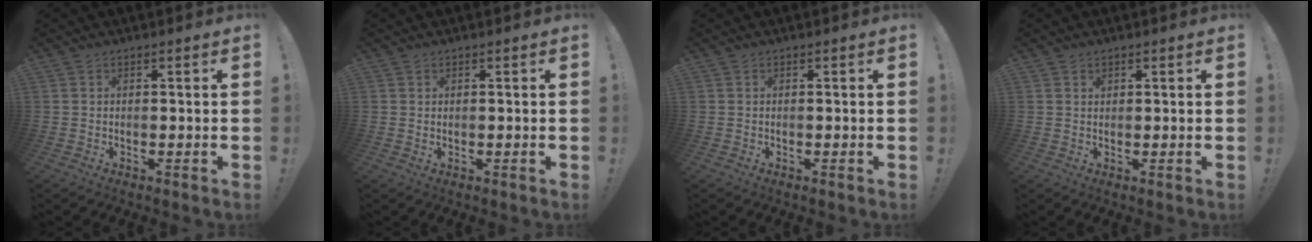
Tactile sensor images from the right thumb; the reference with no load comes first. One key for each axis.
{"total": 0.6, "fx": 0.6, "fy": 0.2, "fz": 0.0, "tx": 0.005, "ty": -0.003, "tz": 0.010}
{"total": 0.0}
{"total": 0.8, "fx": 0.5, "fy": 0.6, "fz": 0.1, "tx": 0.007, "ty": -0.003, "tz": 0.008}